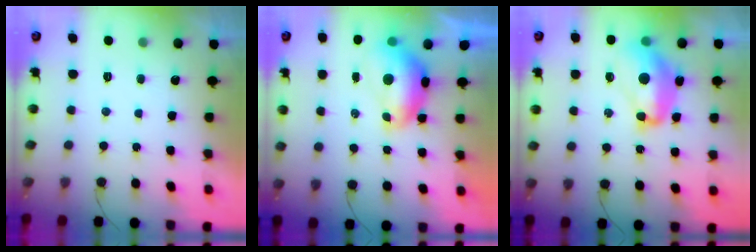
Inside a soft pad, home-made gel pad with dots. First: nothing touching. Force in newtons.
{"total": 8.1, "press": 8.0, "slide": 1.0}
{"total": 13.9, "press": 13.8, "slide": 1.4}